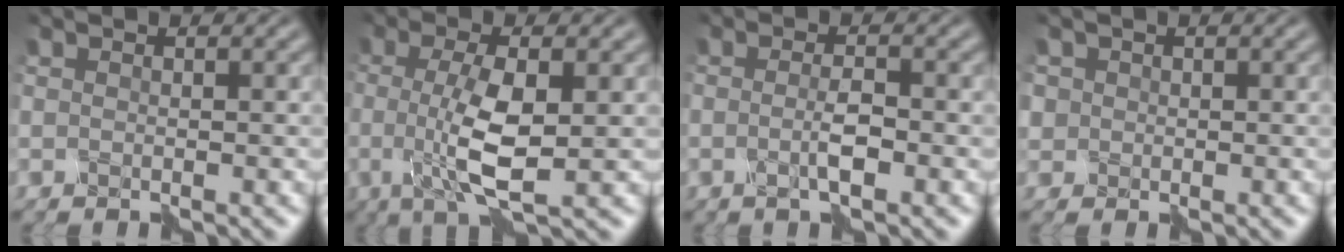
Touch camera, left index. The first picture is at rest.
{"total": 5.6, "force": [-0.6, 1.2, 5.4], "torque": [-0.117, -0.007, -0.007]}
{"total": 1.9, "force": [-0.7, -0.2, 1.7], "torque": [-0.043, -0.001, -0.012]}
{"total": 1.7, "force": [0.6, 1.6, 0.1], "torque": [-0.016, 0.004, 0.009]}